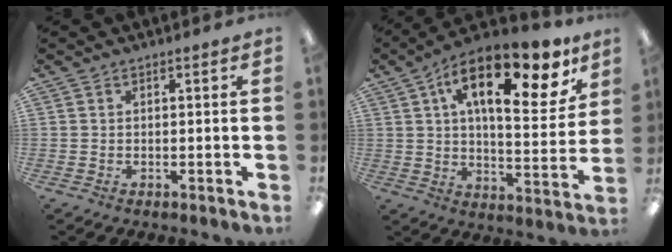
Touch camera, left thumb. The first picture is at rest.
{"total": 20.6, "force": [10.6, 8.8, 15.3], "torque": [-0.232, -0.045, 0.166]}